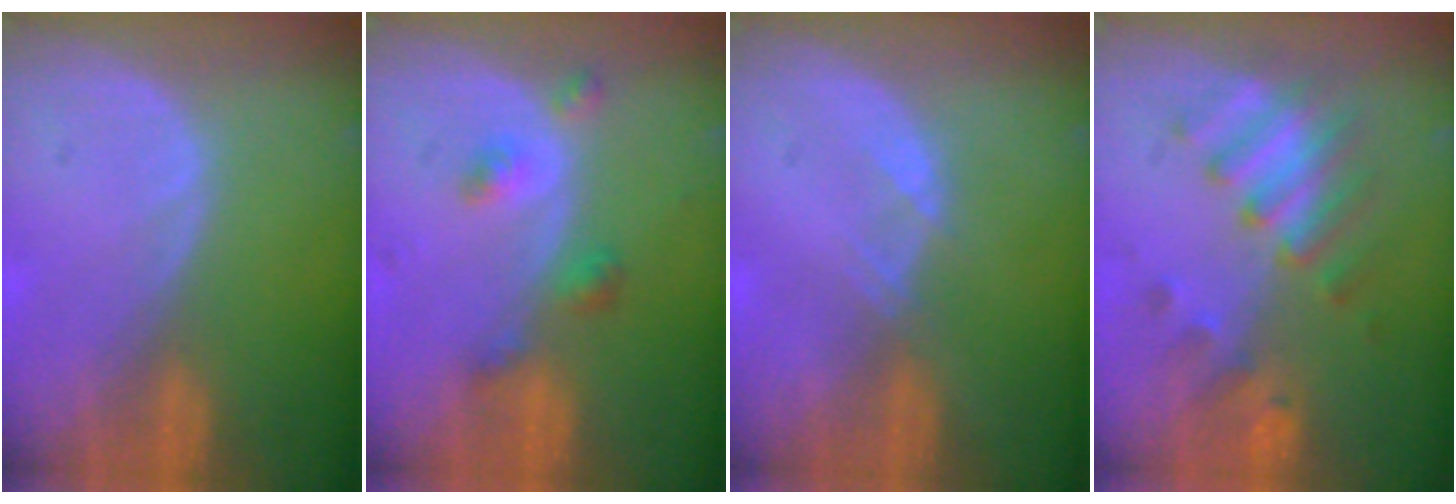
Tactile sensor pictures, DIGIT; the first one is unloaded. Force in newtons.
{"total": 4.4, "press": 4.0, "slide": 2.0}
{"total": 1.1, "press": 1.0, "slide": 0.2}
{"total": 7.1, "press": 6.9, "slide": 1.7}